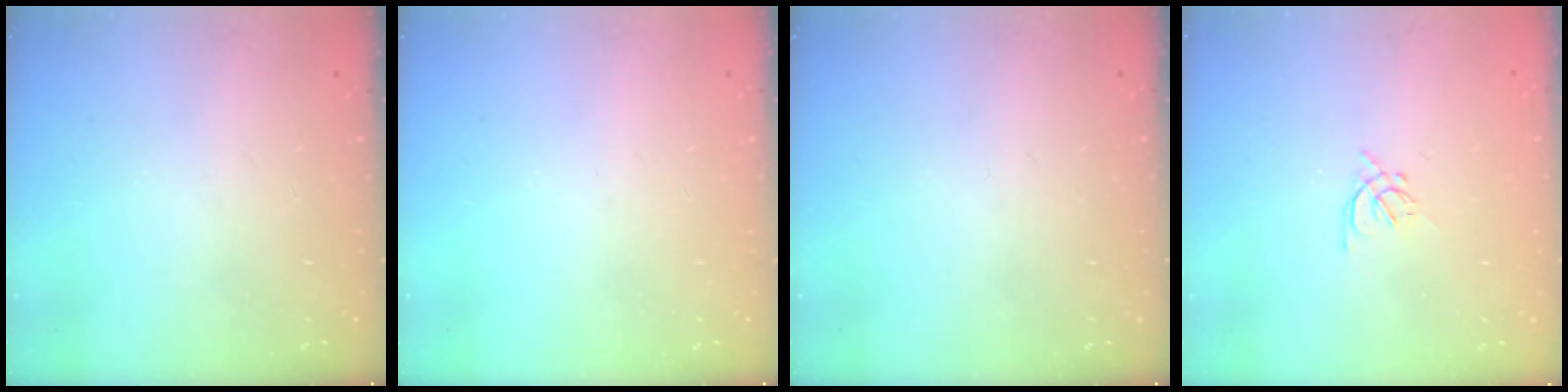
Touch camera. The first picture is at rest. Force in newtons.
{"total": 0.0}
{"total": 0.0}
{"total": 2.0, "press": 1.9, "slide": 0.5}